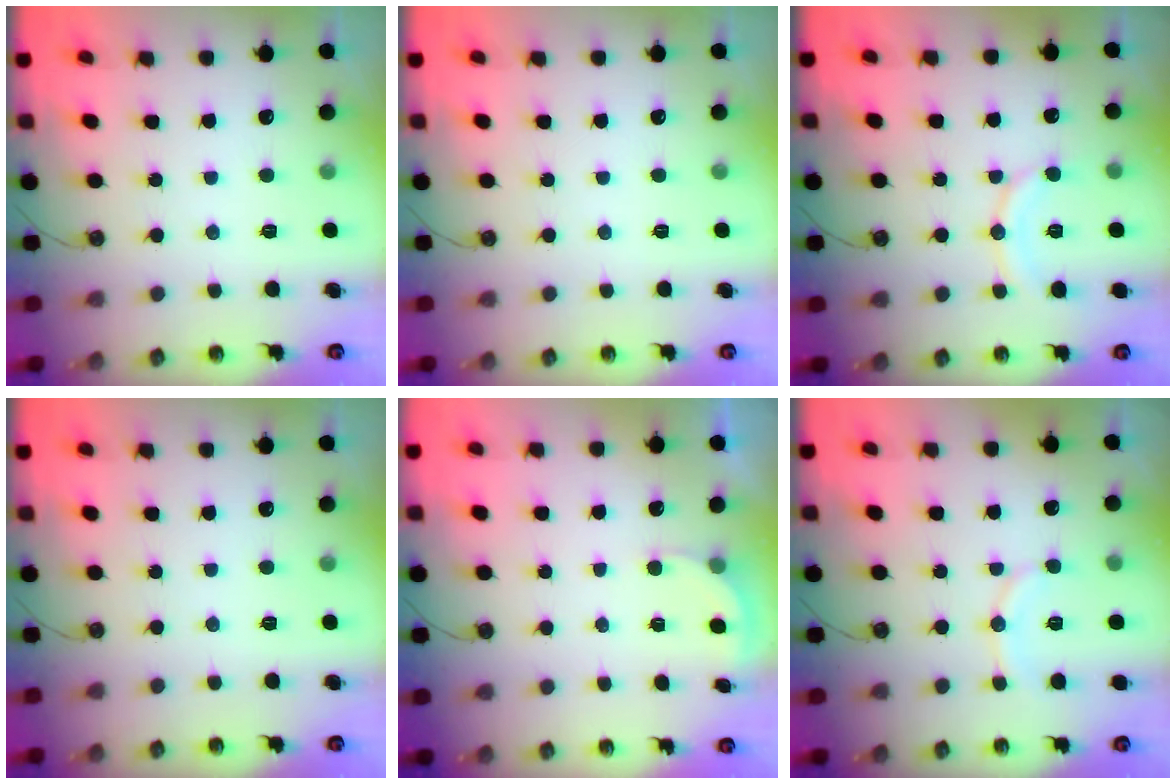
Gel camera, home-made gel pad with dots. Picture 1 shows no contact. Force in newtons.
{"total": 0.0}
{"total": 8.9, "press": 8.9, "slide": 1.0}
{"total": 0.0}
{"total": 2.5, "press": 2.4, "slide": 0.4}
{"total": 9.3, "press": 9.1, "slide": 2.2}